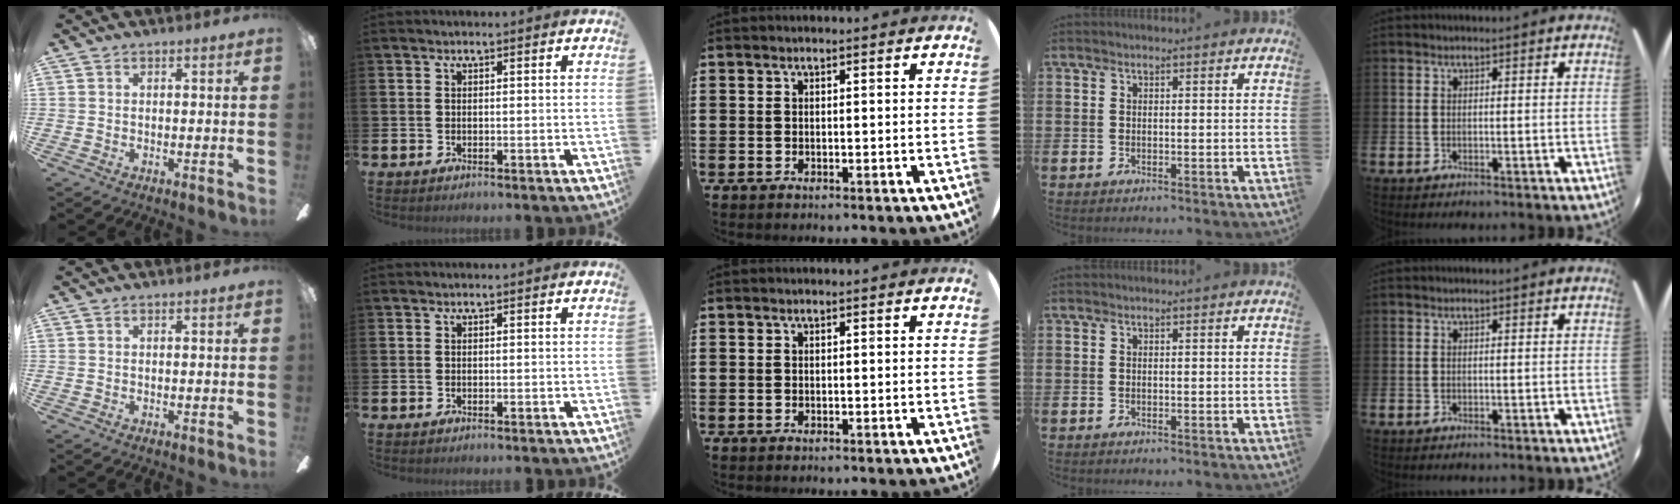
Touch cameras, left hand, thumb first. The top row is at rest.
{}